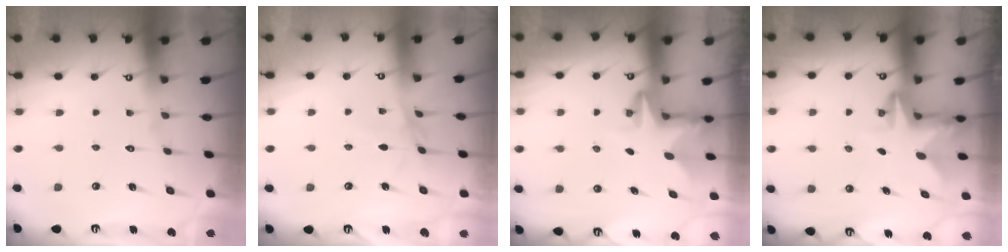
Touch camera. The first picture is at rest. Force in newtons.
{"total": 2.2, "press": 2.1, "slide": 0.3}
{"total": 3.0, "press": 3.0, "slide": 0.1}
{"total": 2.9, "press": 2.8, "slide": 0.5}